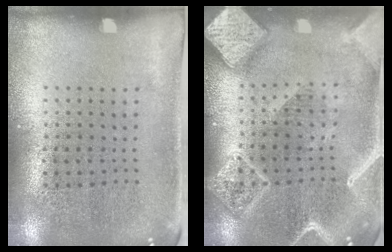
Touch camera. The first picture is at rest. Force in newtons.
{"total": 2.8, "press": 2.8, "slide": 0.3}